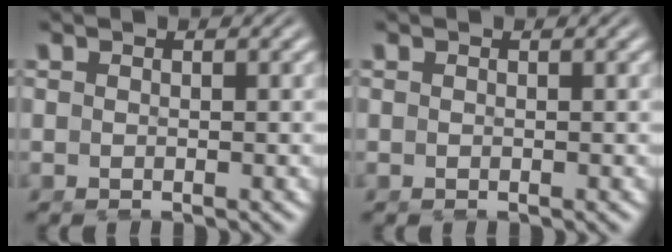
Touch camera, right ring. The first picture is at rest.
{"total": 0.0}